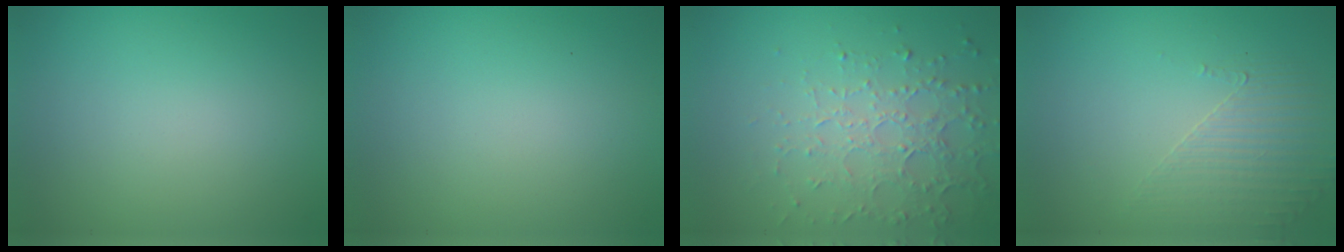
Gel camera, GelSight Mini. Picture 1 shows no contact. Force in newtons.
{"total": 0.0}
{"total": 4.5, "press": 3.3, "slide": 3.1}
{"total": 1.8, "press": 1.2, "slide": 1.3}